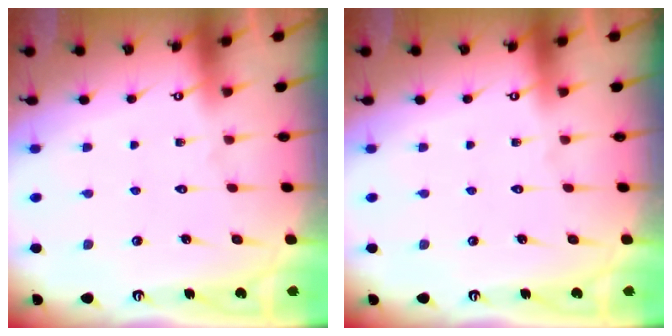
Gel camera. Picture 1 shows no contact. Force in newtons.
{"total": 0.0}